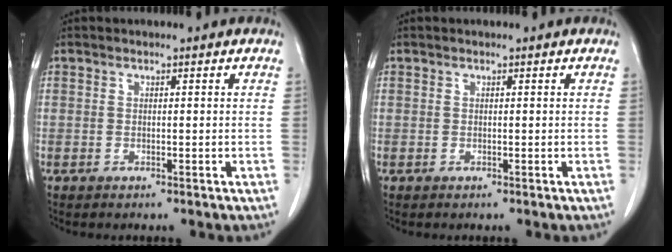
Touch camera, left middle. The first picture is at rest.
{"total": 0.0}